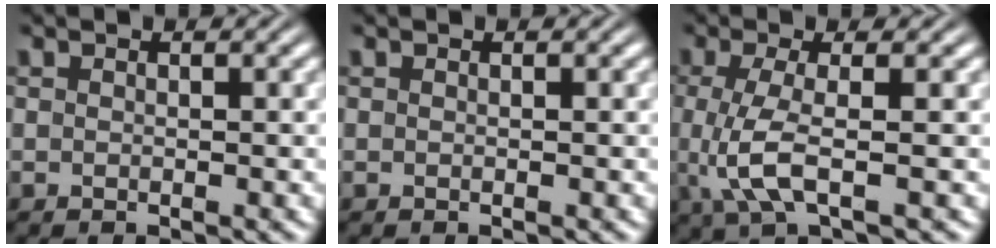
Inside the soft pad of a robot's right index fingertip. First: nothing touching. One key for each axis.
{"total": 0.0}
{"total": 4.6, "fx": -0.7, "fy": 1.5, "fz": 4.3, "tx": -0.108, "ty": -0.017, "tz": -0.001}